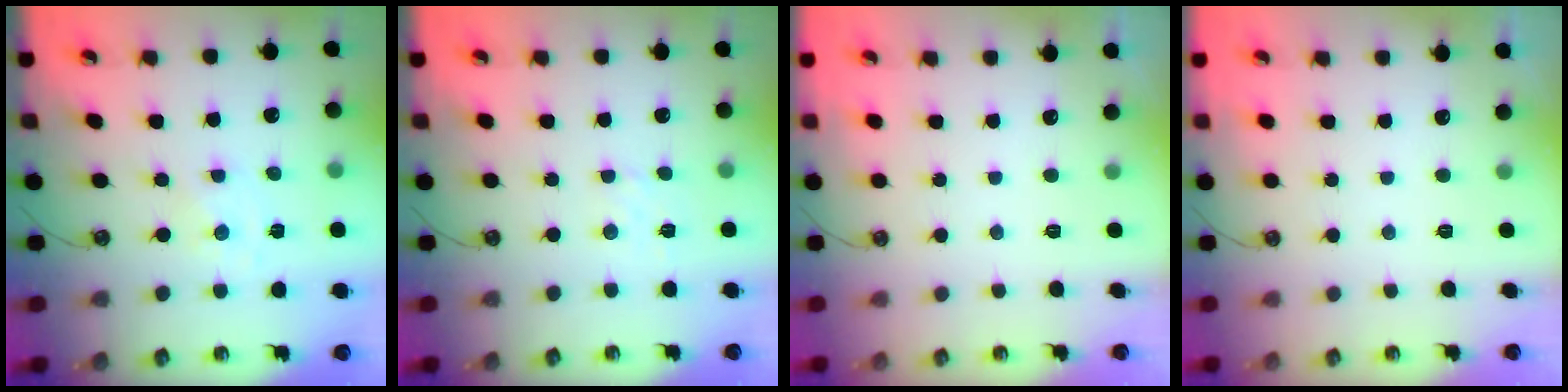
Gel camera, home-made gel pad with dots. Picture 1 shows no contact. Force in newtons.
{"total": 2.2, "press": 2.1, "slide": 0.5}
{"total": 0.0}
{"total": 0.0}